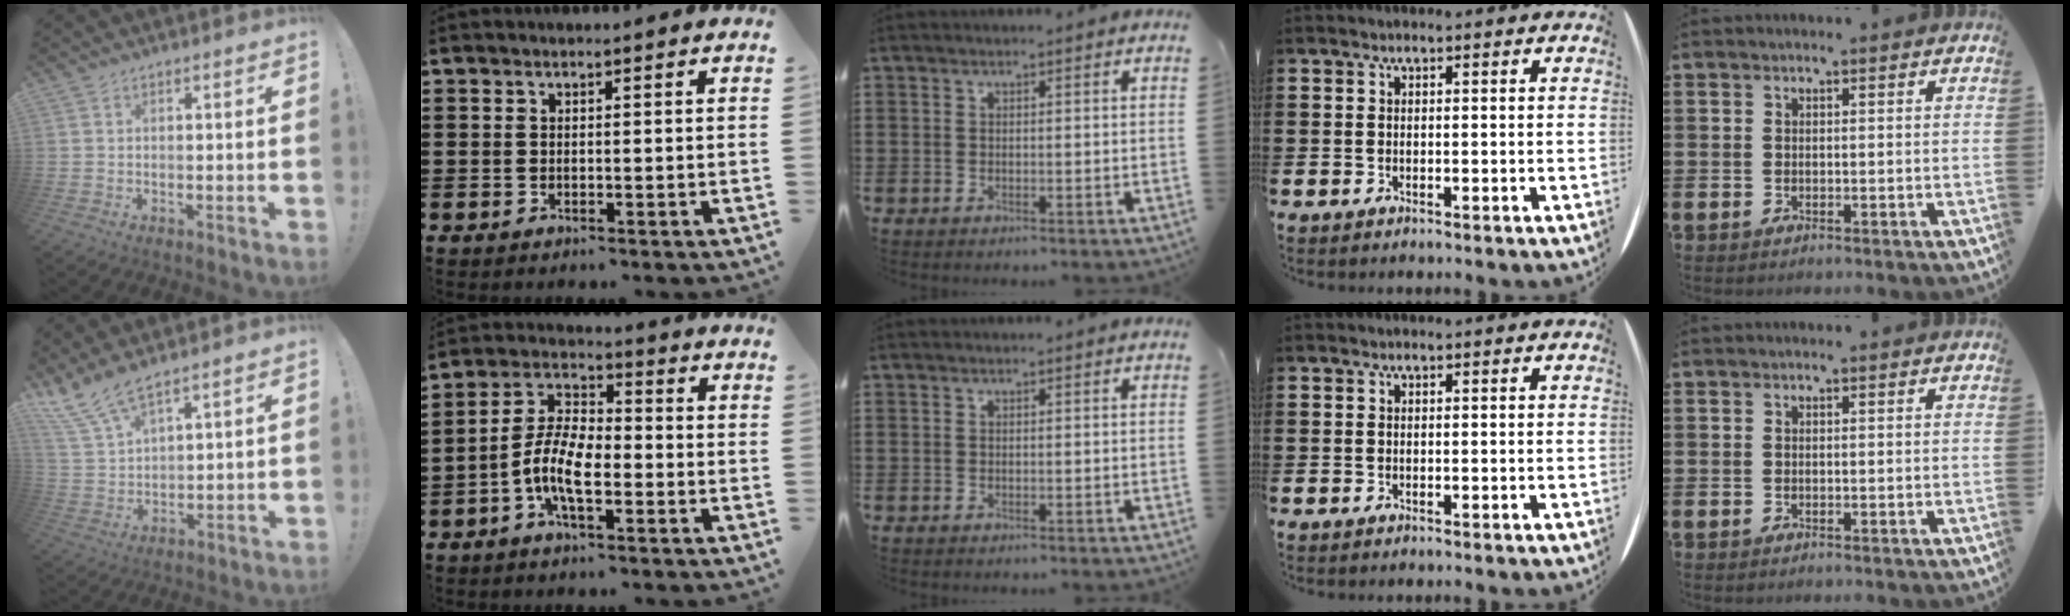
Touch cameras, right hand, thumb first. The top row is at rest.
{"thumb": {"total": 8.2, "force": [7.1, 1.7, 3.9], "torque": [-0.099, -0.034, 0.139]}, "index": {"total": 8.6, "force": [-3.1, 3.5, 7.2], "torque": [-0.177, -0.008, -0.067]}}